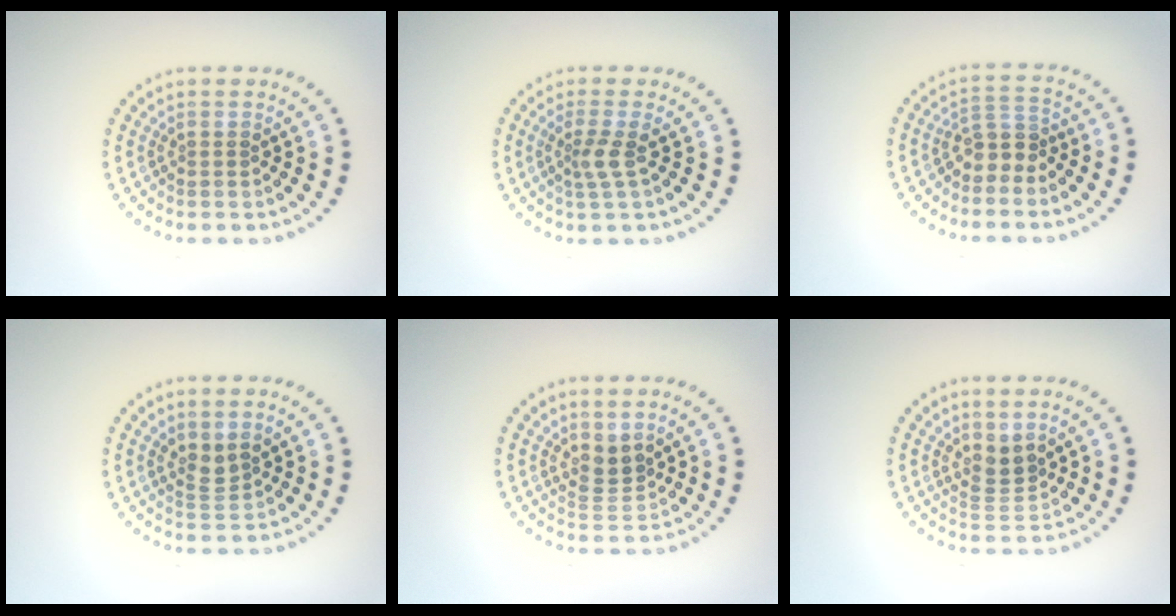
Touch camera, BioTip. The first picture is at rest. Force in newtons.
{"total": 2.0, "press": 1.5, "slide": 1.4}
{"total": 2.5, "press": 2.0, "slide": 1.6}
{"total": 1.8, "press": 1.4, "slide": 1.2}
{"total": 2.3, "press": 1.7, "slide": 1.6}
{"total": 2.2, "press": 1.6, "slide": 1.5}